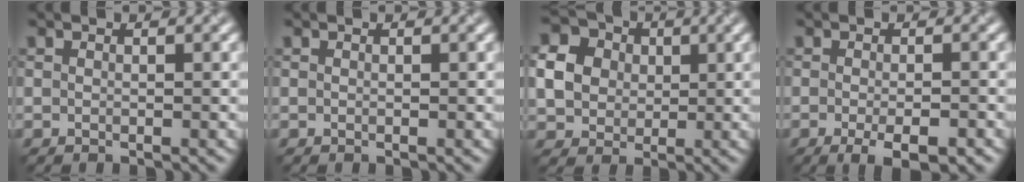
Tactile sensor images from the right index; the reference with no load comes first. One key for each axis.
{"total": 0.0}
{"total": 3.8, "fx": 0.3, "fy": 3.6, "fz": 1.3, "tx": -0.037, "ty": 0.017, "tz": 0.012}
{"total": 3.9, "fx": -2.3, "fy": 0.6, "fz": 3.2, "tx": -0.050, "ty": 0.002, "tz": -0.020}